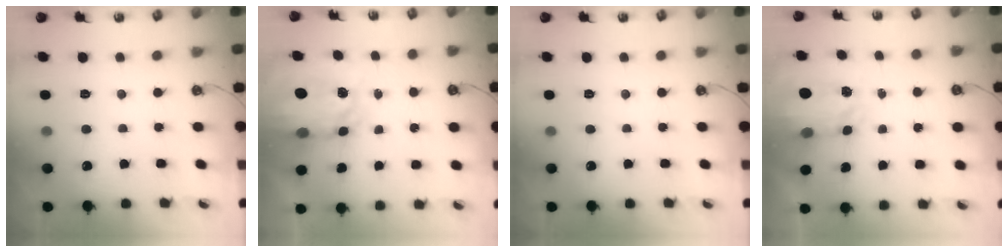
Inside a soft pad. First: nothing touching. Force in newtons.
{"total": 5.4, "press": 5.4, "slide": 0.6}
{"total": 0.0}
{"total": 3.7, "press": 3.7, "slide": 0.5}